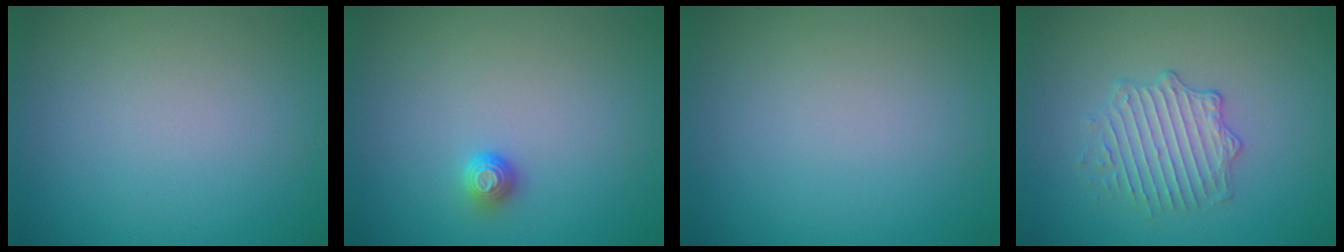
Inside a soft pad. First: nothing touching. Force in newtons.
{"total": 1.2, "press": 1.1, "slide": 0.4}
{"total": 0.0}
{"total": 2.6, "press": 2.0, "slide": 1.6}